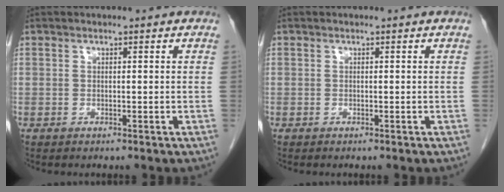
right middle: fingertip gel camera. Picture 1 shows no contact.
{"total": 0.0}